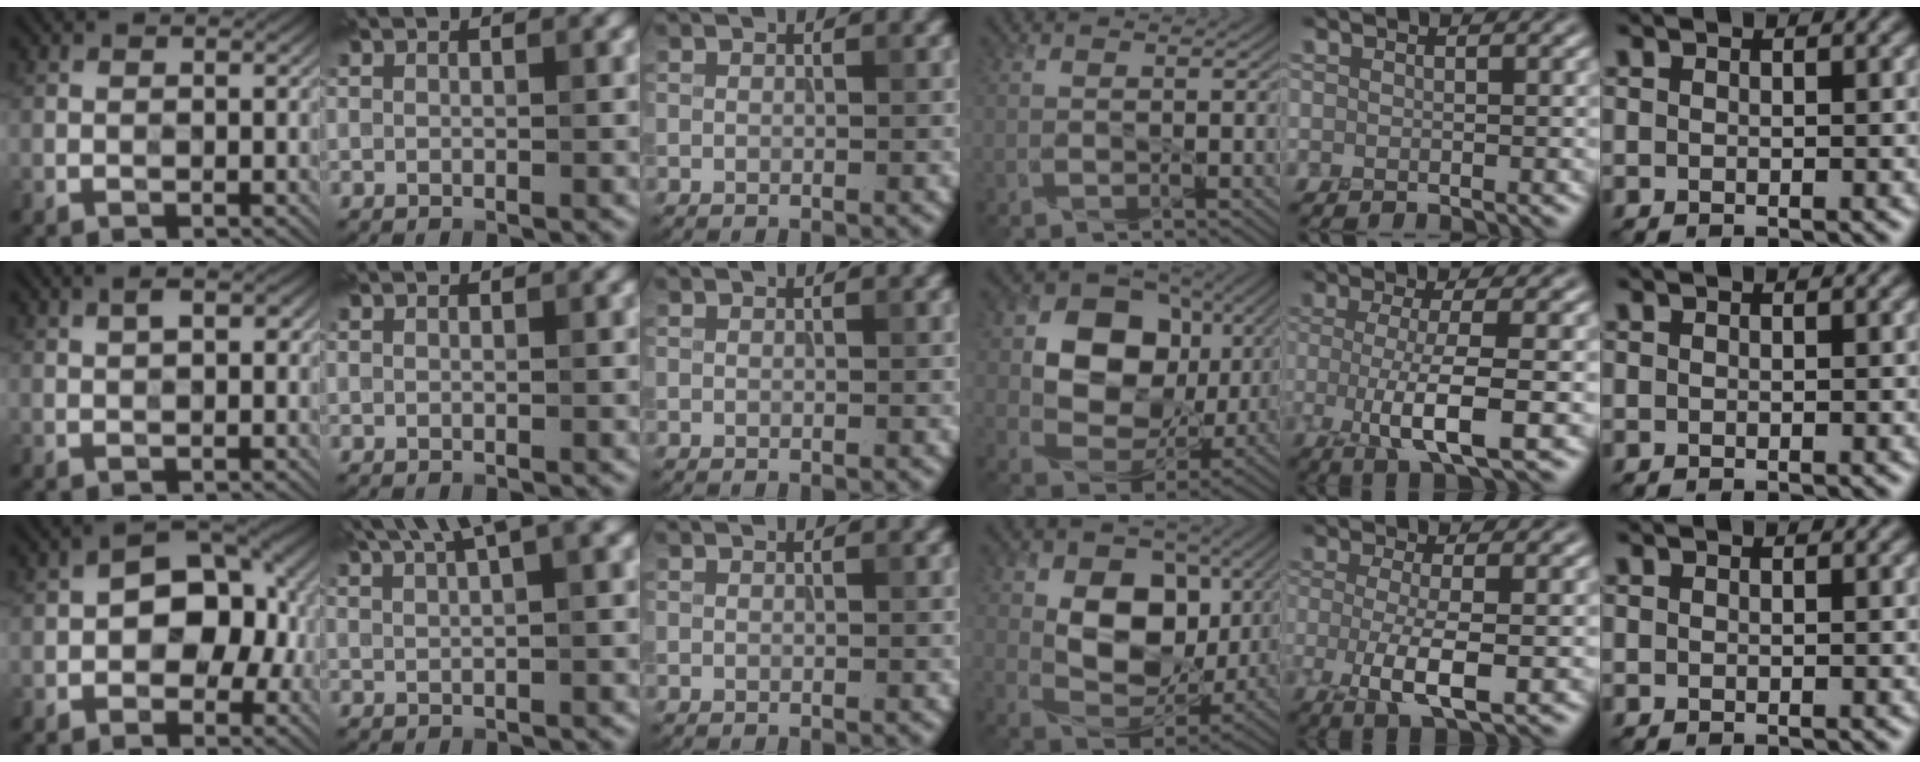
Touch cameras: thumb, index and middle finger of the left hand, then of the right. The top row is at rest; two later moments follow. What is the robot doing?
{"motion": "peel", "object": "bandage"}